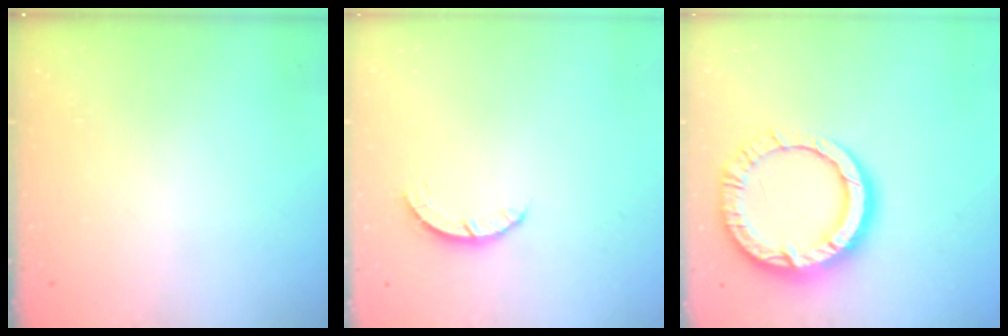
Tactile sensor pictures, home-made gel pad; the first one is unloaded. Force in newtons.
{"total": 2.8, "press": 2.8, "slide": 0.4}
{"total": 14.0, "press": 14.0, "slide": 1.3}